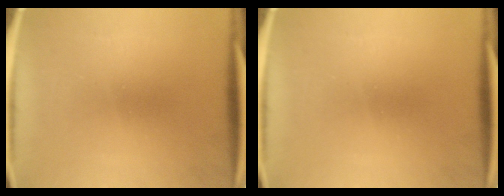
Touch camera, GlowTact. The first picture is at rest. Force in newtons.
{"total": 0.0}